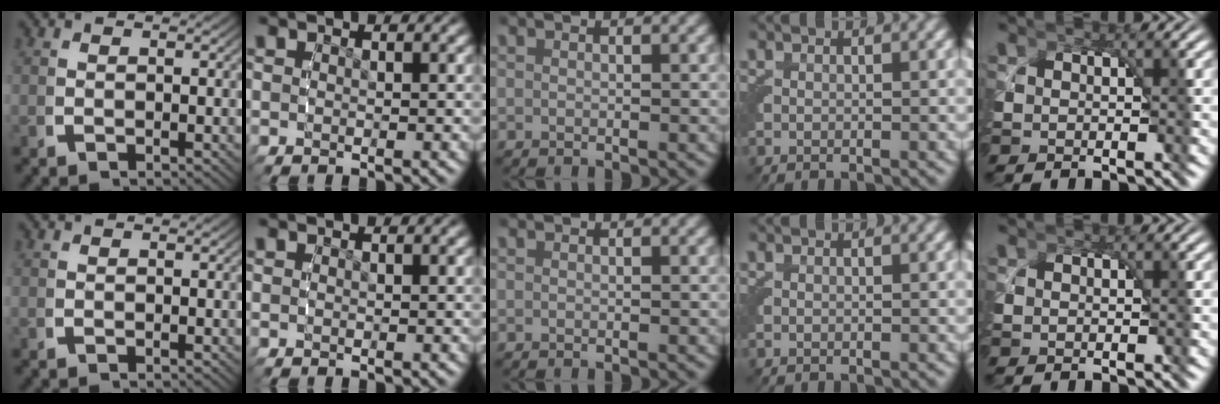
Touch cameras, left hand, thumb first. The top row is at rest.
{}